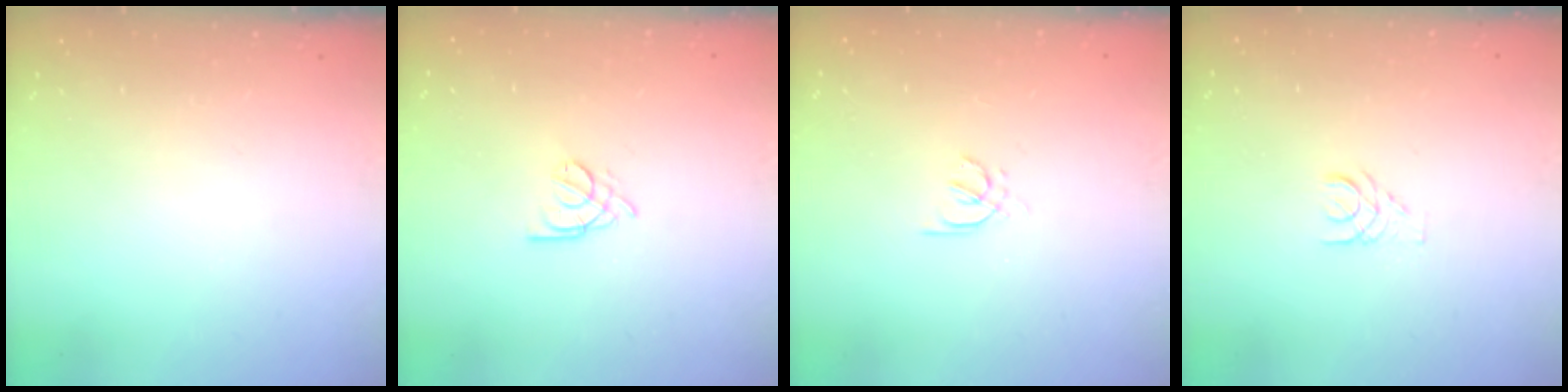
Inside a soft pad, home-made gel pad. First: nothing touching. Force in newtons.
{"total": 1.6, "press": 1.5, "slide": 0.5}
{"total": 1.2, "press": 1.2, "slide": 0.4}
{"total": 1.4, "press": 1.4, "slide": 0.2}